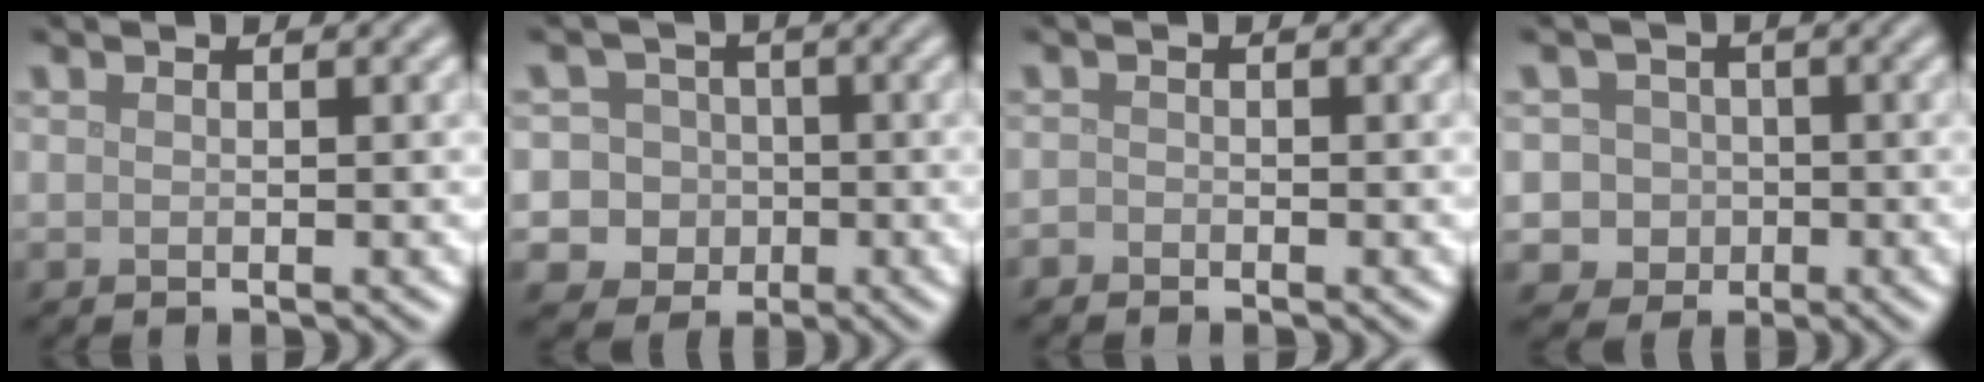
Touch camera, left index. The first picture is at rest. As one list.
[{"total": 7.5, "force": [-1.0, 7.1, 1.9], "torque": [-0.022, 0.016, -0.051]}, {"total": 0.7, "force": [-0.6, 0.3, 0.0], "torque": [0.002, -0.003, -0.012]}, {"total": 4.6, "force": [-0.7, 4.4, 1.0], "torque": [0.008, 0.019, -0.033]}]